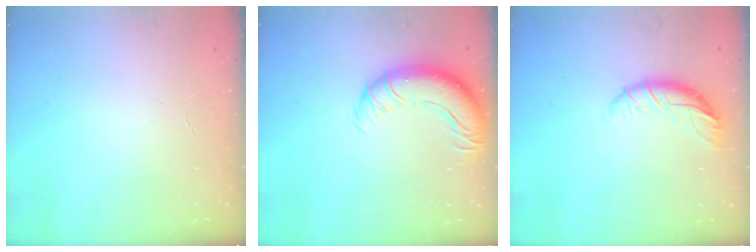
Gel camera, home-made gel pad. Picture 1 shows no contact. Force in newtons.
{"total": 11.7, "press": 11.3, "slide": 2.9}
{"total": 9.1, "press": 9.0, "slide": 1.2}